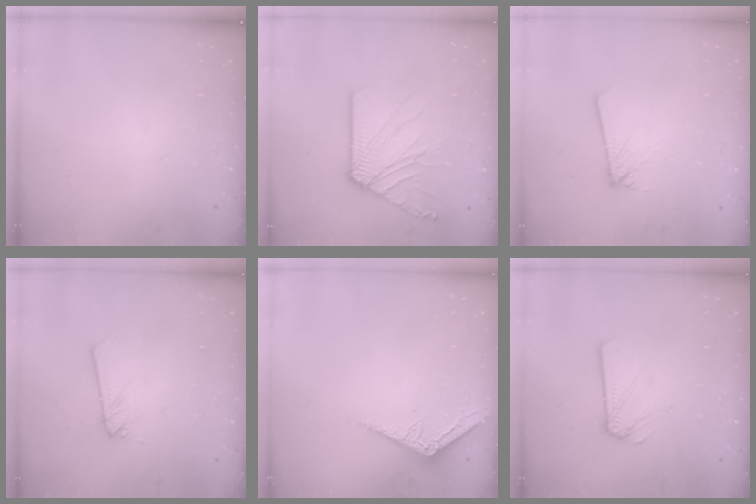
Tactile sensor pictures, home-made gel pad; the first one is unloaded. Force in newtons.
{"total": 11.5, "press": 11.5, "slide": 0.8}
{"total": 1.8, "press": 1.8, "slide": 0.1}
{"total": 2.3, "press": 2.3, "slide": 0.1}
{"total": 3.6, "press": 3.6, "slide": 0.4}
{"total": 2.5, "press": 2.5, "slide": 0.1}